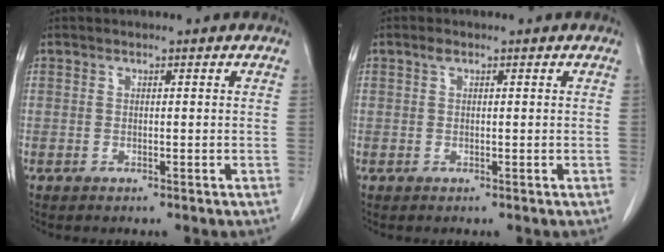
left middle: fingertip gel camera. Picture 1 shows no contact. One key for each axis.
{"total": 0.7, "fx": 0.4, "fy": 0.4, "fz": 0.5, "tx": -0.008, "ty": 0.006, "tz": 0.006}